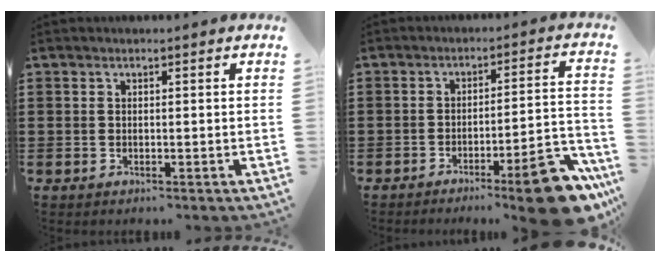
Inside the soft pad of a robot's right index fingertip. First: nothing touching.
{"total": 11.1, "force": [-7.9, 1.3, 7.7], "torque": [-0.108, 0.024, -0.140]}